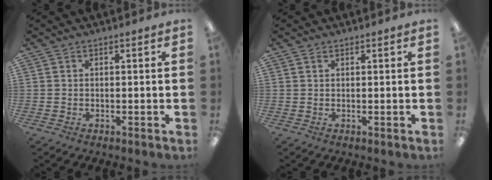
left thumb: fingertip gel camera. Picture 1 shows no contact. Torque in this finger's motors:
{"motor_torque": [-0.11, -0.04, -0.31, 0.13, -0.01]}